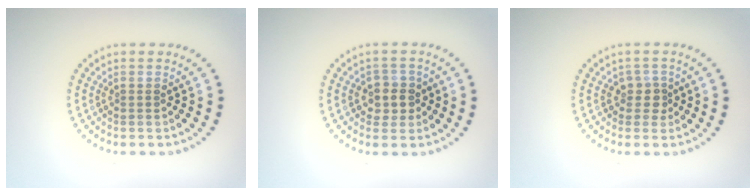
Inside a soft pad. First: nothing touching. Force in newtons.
{"total": 2.5, "press": 2.2, "slide": 1.1}
{"total": 1.8, "press": 1.5, "slide": 1.1}